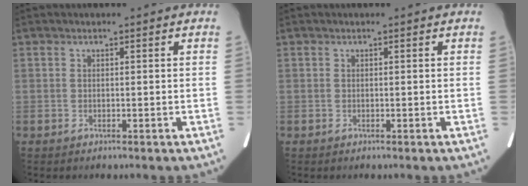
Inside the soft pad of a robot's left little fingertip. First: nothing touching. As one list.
[{"total": 0.0}]